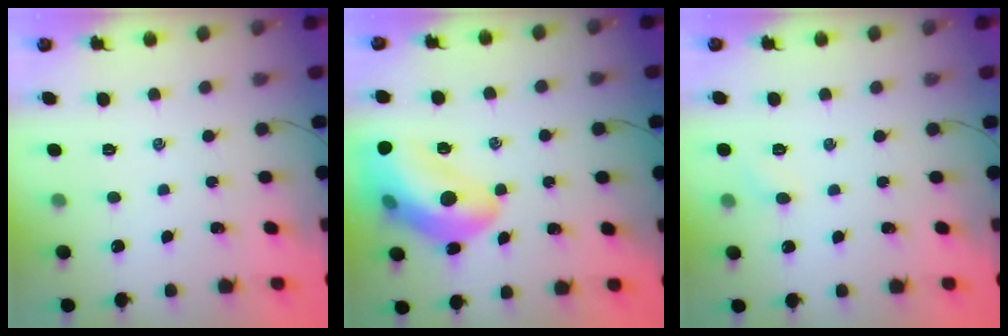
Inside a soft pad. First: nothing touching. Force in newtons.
{"total": 19.4, "press": 19.2, "slide": 3.1}
{"total": 3.9, "press": 3.6, "slide": 1.3}